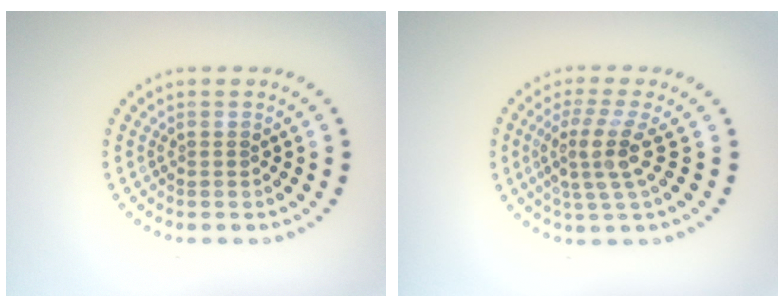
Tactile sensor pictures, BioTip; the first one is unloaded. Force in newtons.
{"total": 3.7, "press": 2.7, "slide": 2.5}